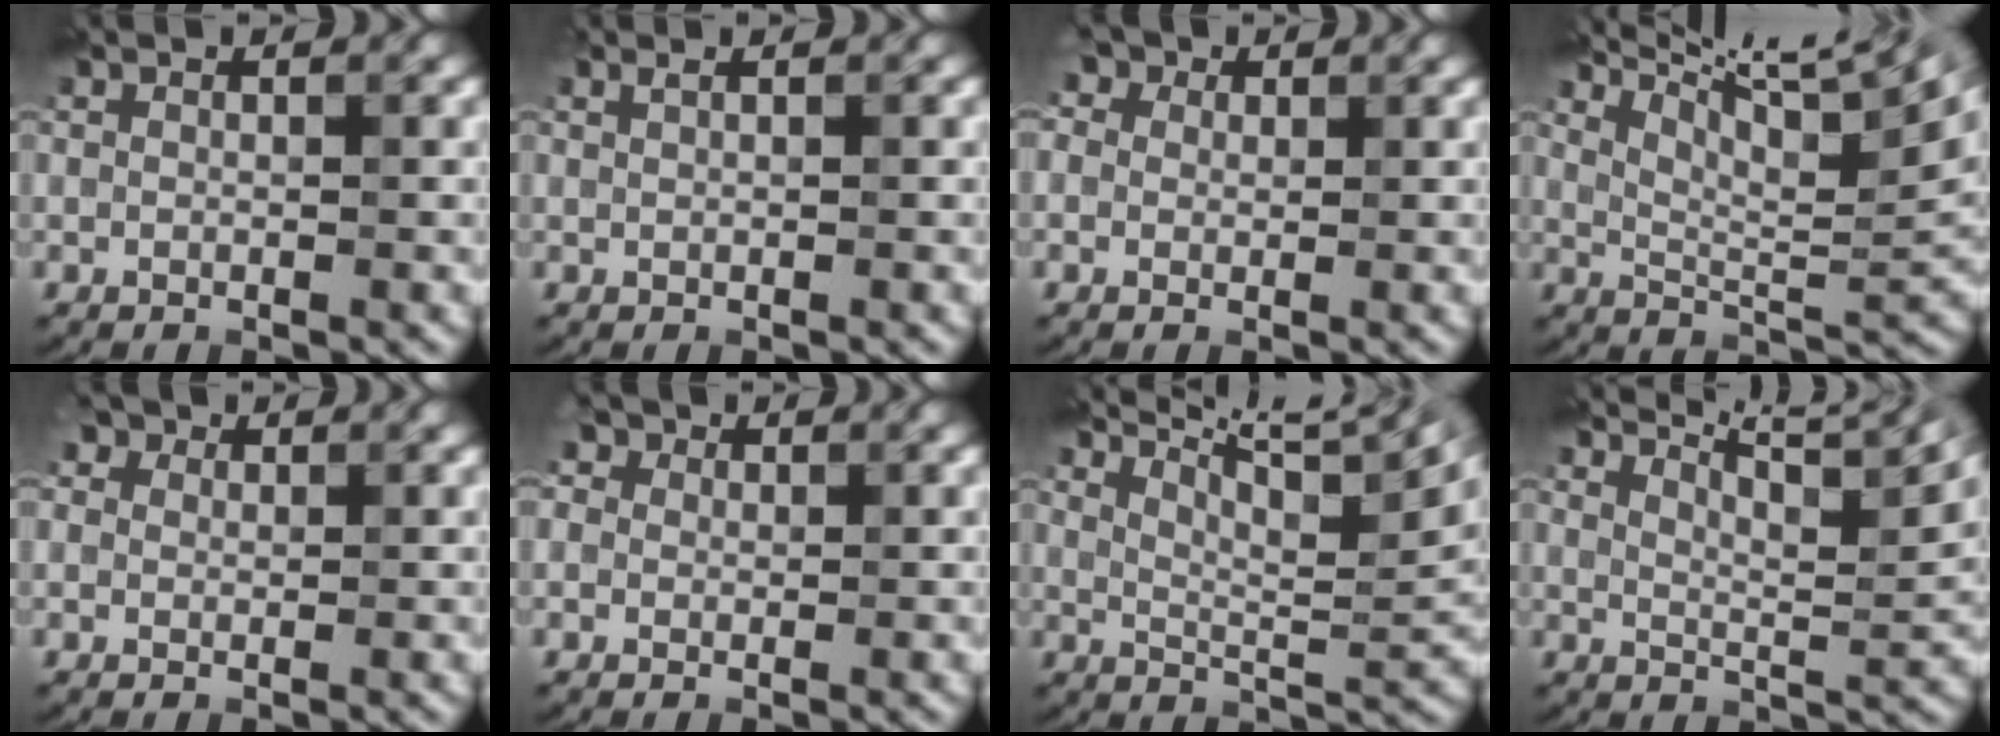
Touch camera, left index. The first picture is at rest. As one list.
[{"total": 1.0, "force": [0.7, 0.4, 0.7], "torque": [-0.011, 0.000, 0.007]}, {"total": 4.7, "force": [2.4, 3.2, 2.4], "torque": [-0.033, 0.029, 0.004]}, {"total": 11.1, "force": [8.0, 1.9, 7.5], "torque": [-0.116, 0.014, 0.125]}, {"total": 3.6, "force": [2.0, 2.5, 1.7], "torque": [-0.029, 0.018, 0.002]}, {"total": 4.0, "force": [2.0, 2.9, 2.0], "torque": [-0.026, 0.027, -0.004]}, {"total": 9.3, "force": [6.8, 1.6, 6.1], "torque": [-0.093, 0.013, 0.104]}, {"total": 7.8, "force": [6.1, 1.5, 4.5], "torque": [-0.066, 0.013, 0.067]}]